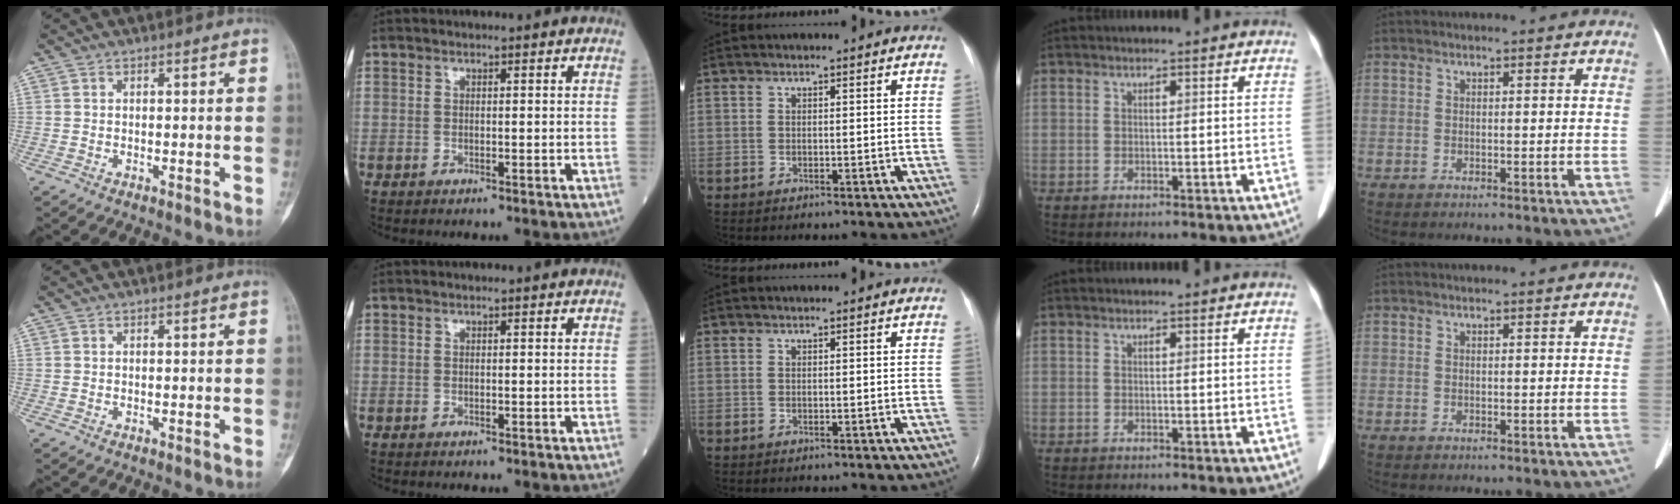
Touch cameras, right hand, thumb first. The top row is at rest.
{}